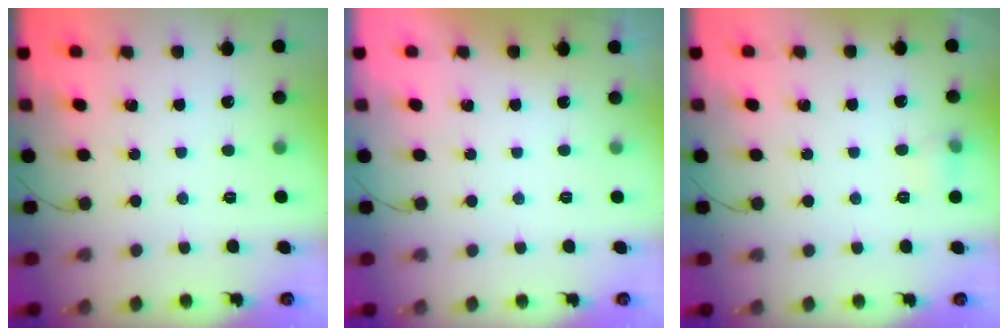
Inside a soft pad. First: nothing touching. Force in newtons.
{"total": 0.0}
{"total": 5.6, "press": 5.3, "slide": 1.8}